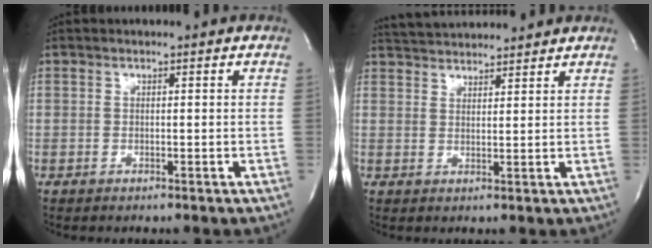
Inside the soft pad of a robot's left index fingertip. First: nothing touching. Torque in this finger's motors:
{"motor_torque": [0.11, -0.58, 0.17, 0.05]}